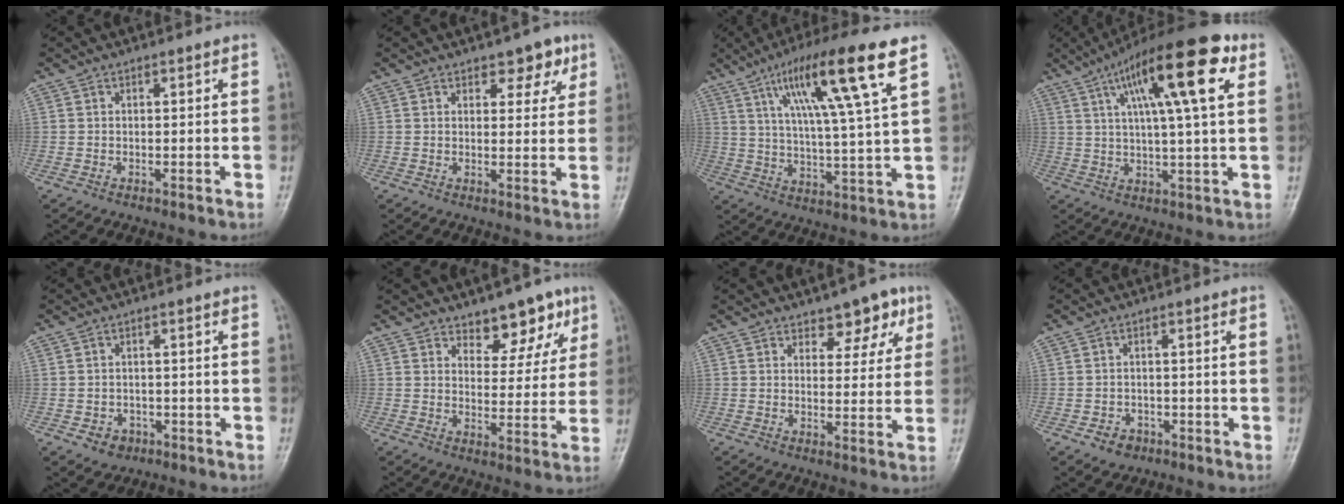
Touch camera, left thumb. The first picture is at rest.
{"total": 5.0, "force": [3.1, 2.7, 2.8], "torque": [-0.007, -0.016, 0.040]}
{"total": 17.1, "force": [8.4, 1.4, 14.8], "torque": [-0.254, -0.019, 0.142]}
{"total": 18.7, "force": [7.6, 4.2, 16.6], "torque": [-0.252, 0.006, 0.114]}
{"total": 3.3, "force": [-1.4, 2.8, 1.1], "torque": [-0.002, 0.010, -0.015]}
{"total": 7.9, "force": [5.4, 4.3, 3.8], "torque": [-0.008, -0.032, 0.079]}
{"total": 6.1, "force": [3.8, 3.4, 3.3], "torque": [-0.009, -0.019, 0.050]}
{"total": 3.2, "force": [-1.6, 2.5, 1.0], "torque": [-0.004, 0.012, -0.021]}